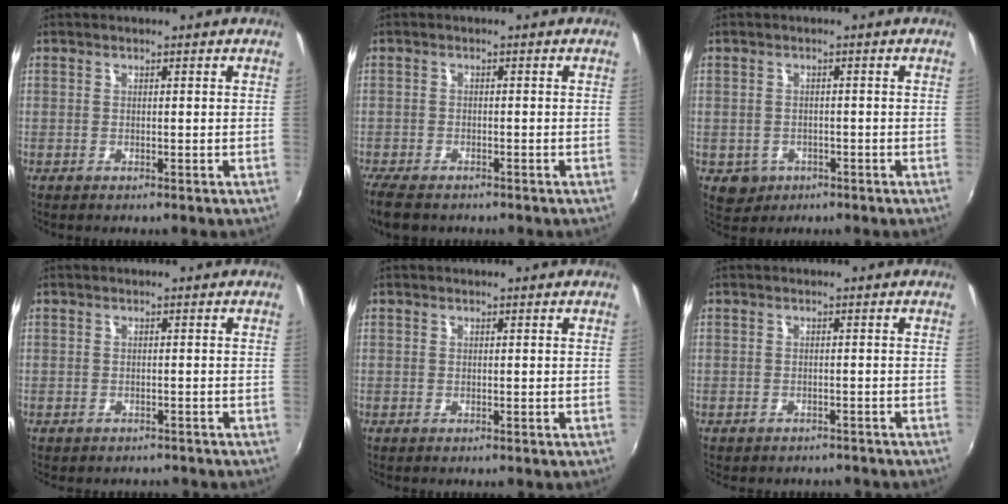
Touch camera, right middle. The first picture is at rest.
{"total": 5.9, "force": [-4.8, 2.1, 2.7], "torque": [-0.076, -0.027, -0.093]}
{"total": 4.0, "force": [-1.4, 3.5, 1.1], "torque": [-0.030, -0.001, -0.014]}
{"total": 2.0, "force": [-1.5, 1.3, 0.3], "torque": [-0.012, -0.002, -0.019]}
{"total": 0.0}
{"total": 3.3, "force": [-2.6, 1.8, 0.7], "torque": [-0.016, -0.001, -0.032]}